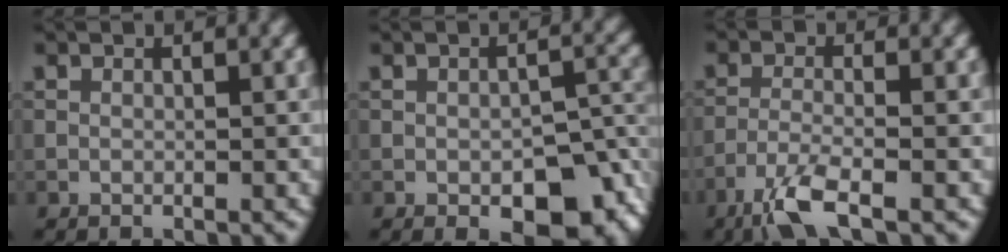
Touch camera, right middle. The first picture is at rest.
{"total": 7.3, "force": [-3.0, 3.4, 5.6], "torque": [-0.072, -0.010, -0.033]}
{"total": 4.1, "force": [-2.8, 0.7, 3.0], "torque": [-0.067, -0.006, -0.068]}